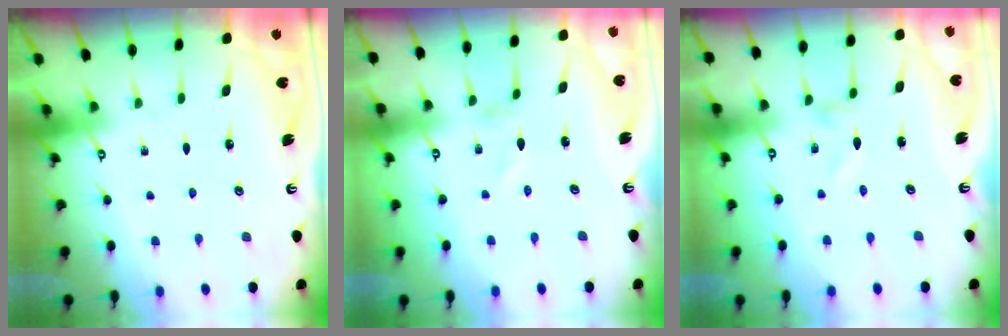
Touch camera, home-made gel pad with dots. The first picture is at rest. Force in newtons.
{"total": 0.8, "press": 0.8, "slide": 0.1}
{"total": 0.0}